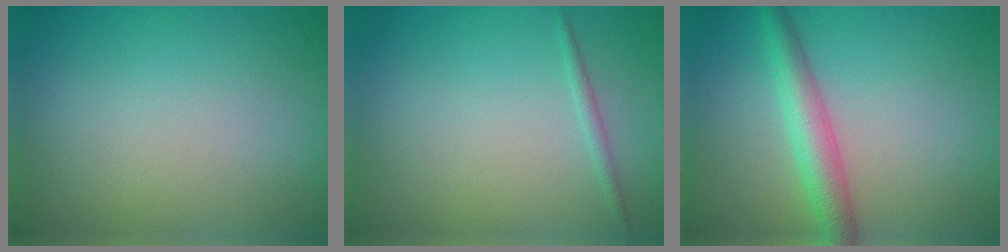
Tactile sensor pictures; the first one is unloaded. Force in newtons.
{"total": 0.8, "press": 0.8, "slide": 0.1}
{"total": 3.9, "press": 3.9, "slide": 0.2}